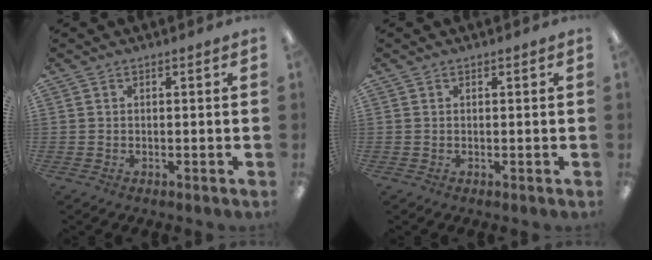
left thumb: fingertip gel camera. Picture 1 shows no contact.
{"total": 0.0}